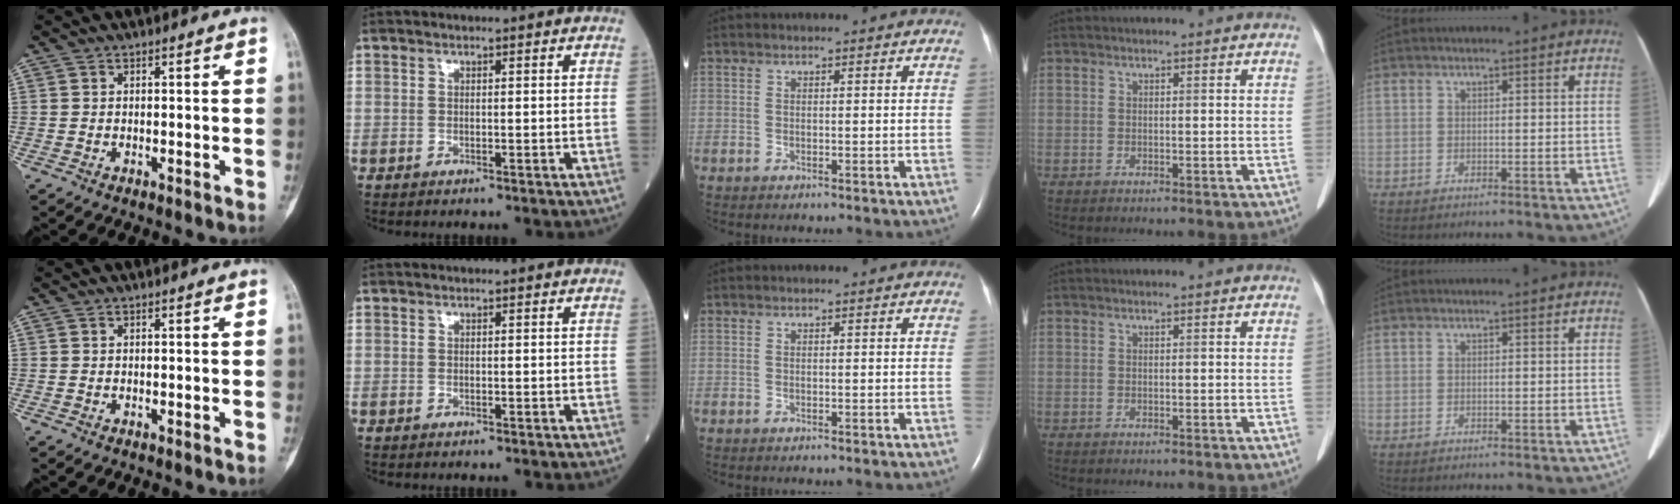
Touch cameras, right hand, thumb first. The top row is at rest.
{}